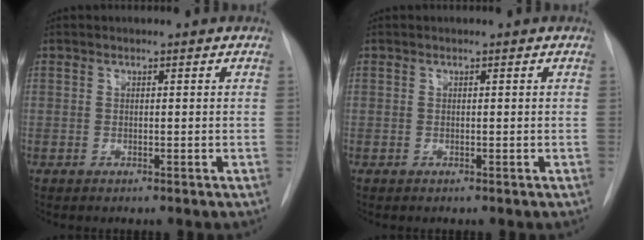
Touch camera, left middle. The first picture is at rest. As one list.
[{"total": 0.0}]